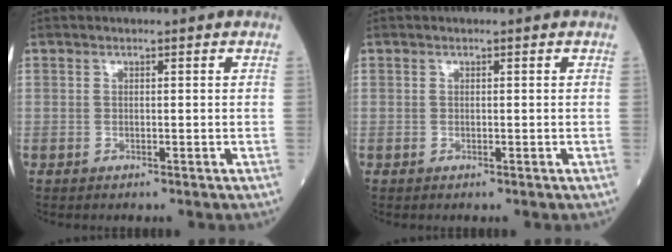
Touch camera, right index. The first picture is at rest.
{"total": 0.0}